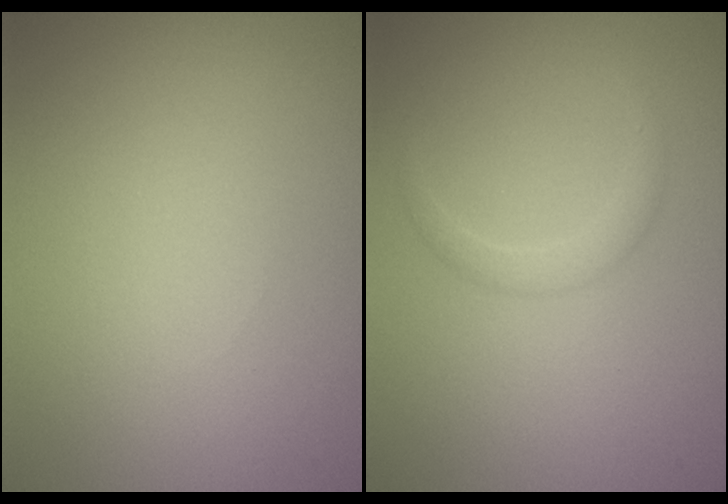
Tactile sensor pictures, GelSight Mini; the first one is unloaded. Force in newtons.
{"total": 1.3, "press": 1.3, "slide": 0.2}